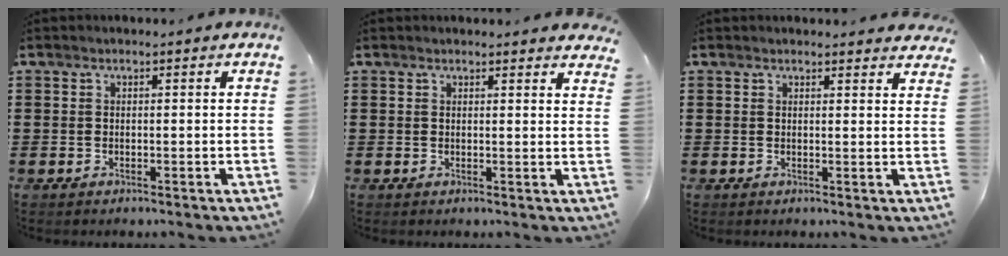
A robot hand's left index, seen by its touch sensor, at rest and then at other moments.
{"total": 1.6, "force": [1.5, 0.2, 0.2], "torque": [0.000, 0.000, 0.028]}
{"total": 1.8, "force": [1.7, 0.3, 0.0], "torque": [0.003, -0.002, 0.032]}